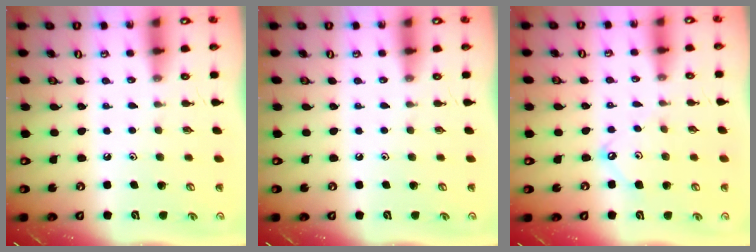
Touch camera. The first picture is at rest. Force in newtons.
{"total": 0.0}
{"total": 6.8, "press": 6.7, "slide": 0.8}